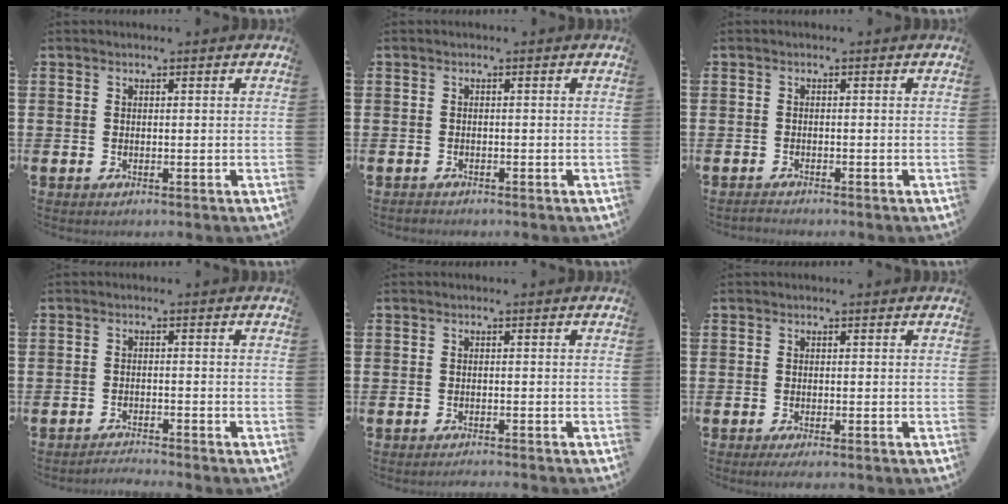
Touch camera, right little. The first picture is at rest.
{"total": 0.5, "force": [-0.5, 0.2, 0.0], "torque": [-0.002, 0.000, -0.011]}
{"total": 0.7, "force": [-0.6, 0.0, 0.1], "torque": [-0.004, -0.002, -0.013]}
{"total": 1.6, "force": [-1.6, -0.2, -0.1], "torque": [-0.001, 0.005, -0.034]}
{"total": 0.8, "force": [-0.8, -0.2, 0.1], "torque": [-0.002, -0.001, -0.017]}
{"total": 0.8, "force": [-0.5, 0.1, 0.7], "torque": [-0.010, -0.002, -0.010]}